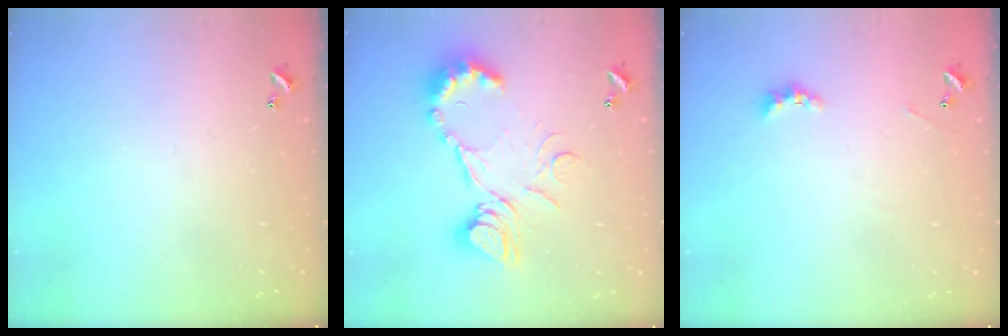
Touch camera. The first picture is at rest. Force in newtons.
{"total": 18.4, "press": 18.3, "slide": 1.8}
{"total": 2.1, "press": 2.0, "slide": 0.6}